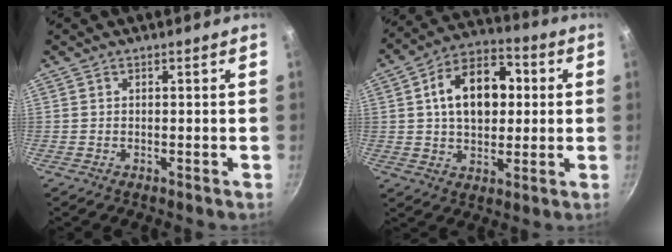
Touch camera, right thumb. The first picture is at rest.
{"total": 15.4, "force": [2.3, 10.3, 11.2], "torque": [-0.137, 0.021, 0.025]}